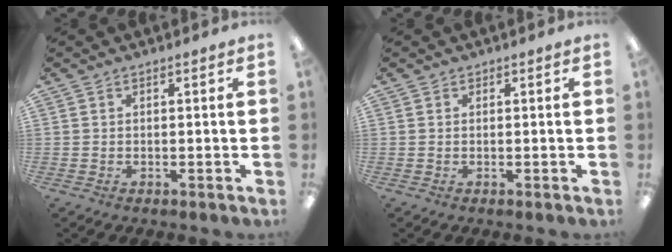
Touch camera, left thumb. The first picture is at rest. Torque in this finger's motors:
{"motor_torque": [0.01, 0.01, -0.17, -0.09, 0.00]}